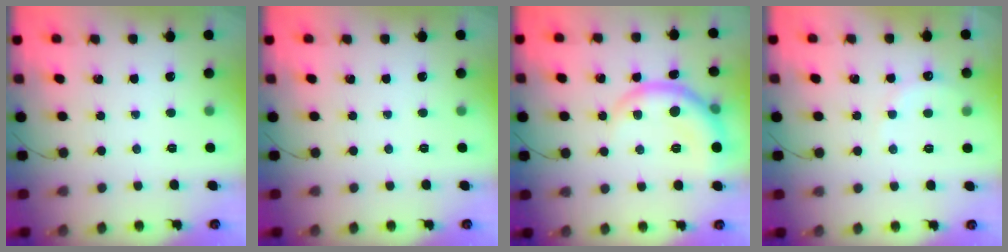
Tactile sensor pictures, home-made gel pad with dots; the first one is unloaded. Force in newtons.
{"total": 0.0}
{"total": 9.6, "press": 9.6, "slide": 1.1}
{"total": 6.4, "press": 6.2, "slide": 1.3}